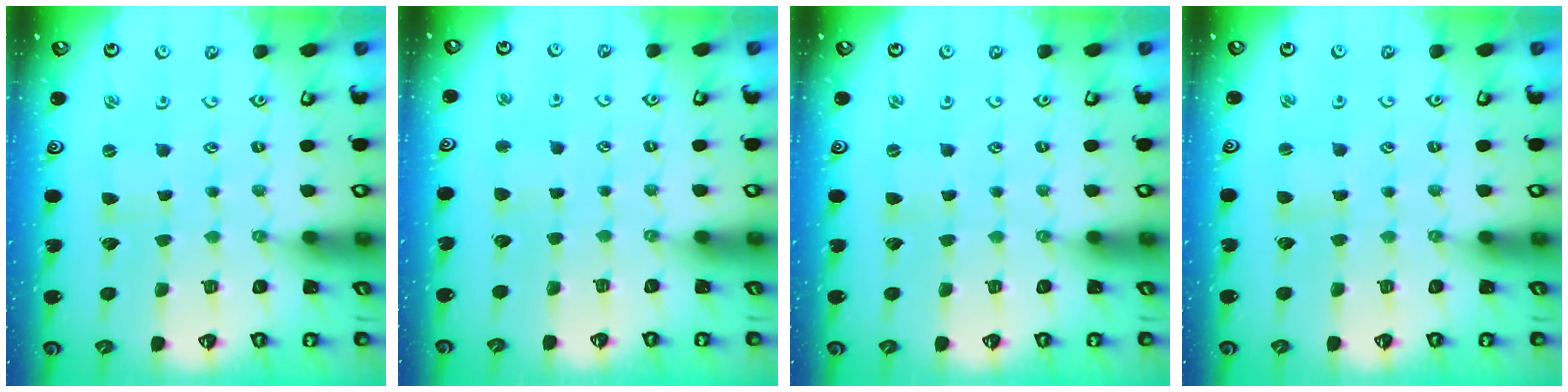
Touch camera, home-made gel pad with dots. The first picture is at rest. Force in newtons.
{"total": 2.5, "press": 2.5, "slide": 0.3}
{"total": 0.9, "press": 0.9, "slide": 0.1}
{"total": 1.1, "press": 1.1, "slide": 0.1}